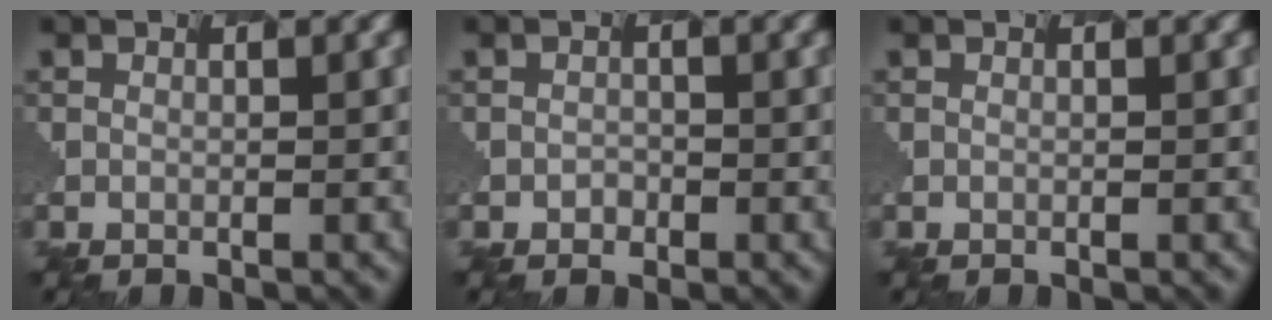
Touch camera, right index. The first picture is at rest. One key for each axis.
{"total": 1.0, "fx": -0.5, "fy": 0.5, "fz": -0.7, "tx": 0.000, "ty": 0.004, "tz": -0.011}
{"total": 0.0}